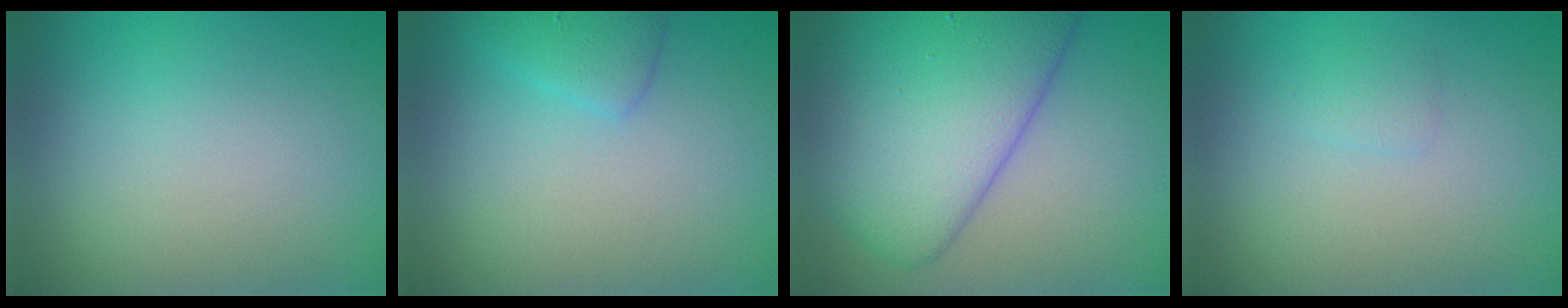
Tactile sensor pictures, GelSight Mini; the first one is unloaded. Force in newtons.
{"total": 1.9, "press": 1.9, "slide": 0.0}
{"total": 9.9, "press": 9.9, "slide": 0.3}
{"total": 0.7, "press": 0.7, "slide": 0.1}